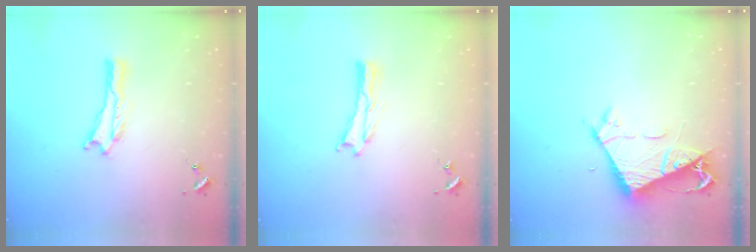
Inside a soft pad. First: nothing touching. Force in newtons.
{"total": 0.0}
{"total": 7.9, "press": 7.9, "slide": 0.6}